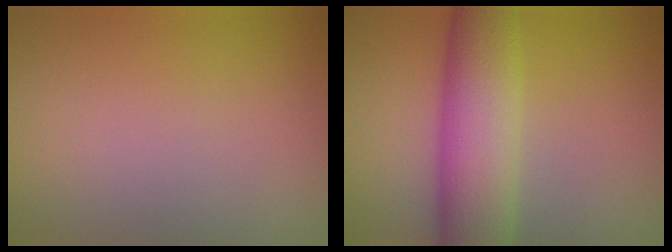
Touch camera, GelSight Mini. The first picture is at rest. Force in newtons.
{"total": 8.7, "press": 8.7, "slide": 0.4}